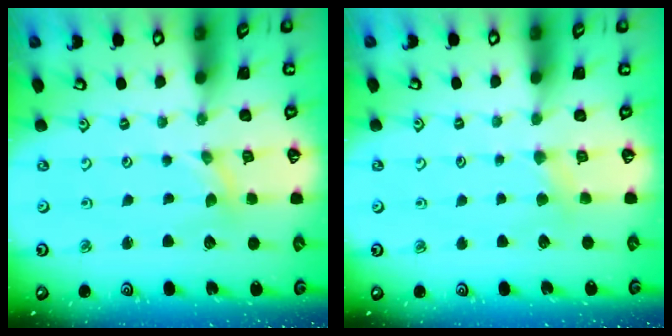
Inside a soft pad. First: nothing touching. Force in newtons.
{"total": 3.0, "press": 3.0, "slide": 0.4}